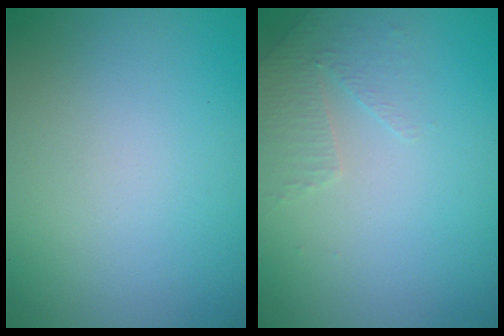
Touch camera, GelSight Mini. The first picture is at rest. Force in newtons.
{"total": 1.9, "press": 1.8, "slide": 0.5}